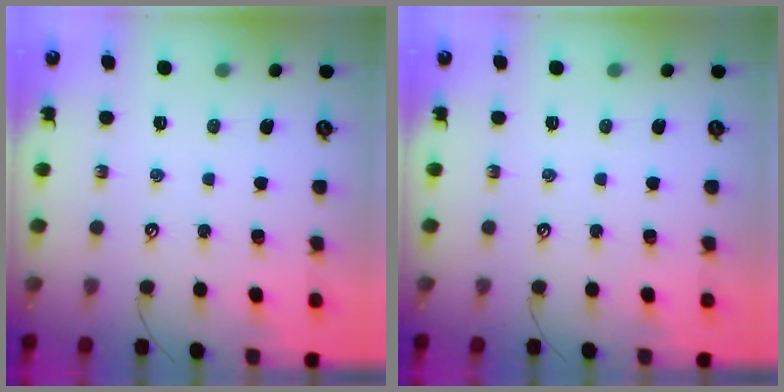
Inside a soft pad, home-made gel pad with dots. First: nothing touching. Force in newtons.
{"total": 0.0}